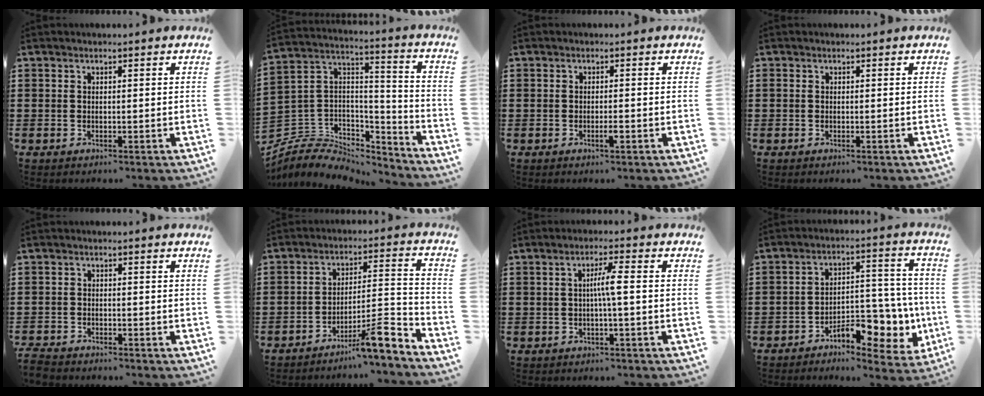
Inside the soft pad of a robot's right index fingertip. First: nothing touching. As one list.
[{"total": 6.6, "force": [-5.6, 3.3, 0.9], "torque": [-0.045, -0.002, -0.117]}, {"total": 1.6, "force": [-0.7, 0.2, 1.4], "torque": [-0.025, -0.002, -0.013]}, {"total": 0.0}, {"total": 1.9, "force": [-1.9, 0.2, -0.1], "torque": [-0.003, 0.001, -0.041]}, {"total": 8.5, "force": [-6.1, 1.0, 5.7], "torque": [-0.080, -0.003, -0.114]}, {"total": 3.8, "force": [-0.2, 0.0, 3.8], "torque": [-0.072, -0.001, -0.008]}, {"total": 8.8, "force": [-4.9, 4.4, 5.8], "torque": [-0.074, 0.011, -0.086]}]